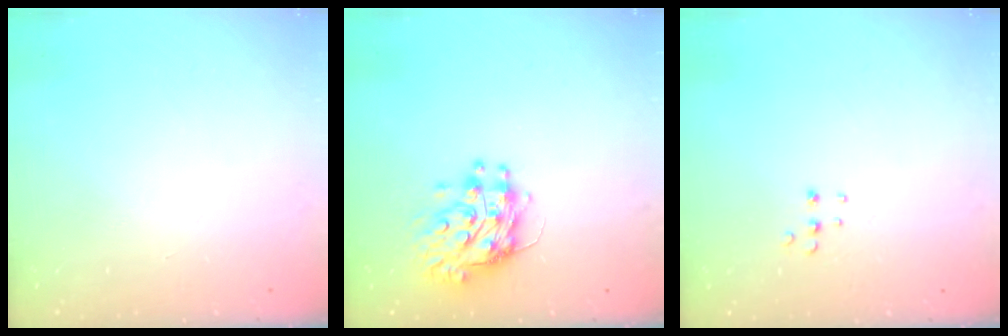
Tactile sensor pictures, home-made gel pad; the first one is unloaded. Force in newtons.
{"total": 10.1, "press": 10.1, "slide": 1.0}
{"total": 4.4, "press": 4.4, "slide": 0.5}